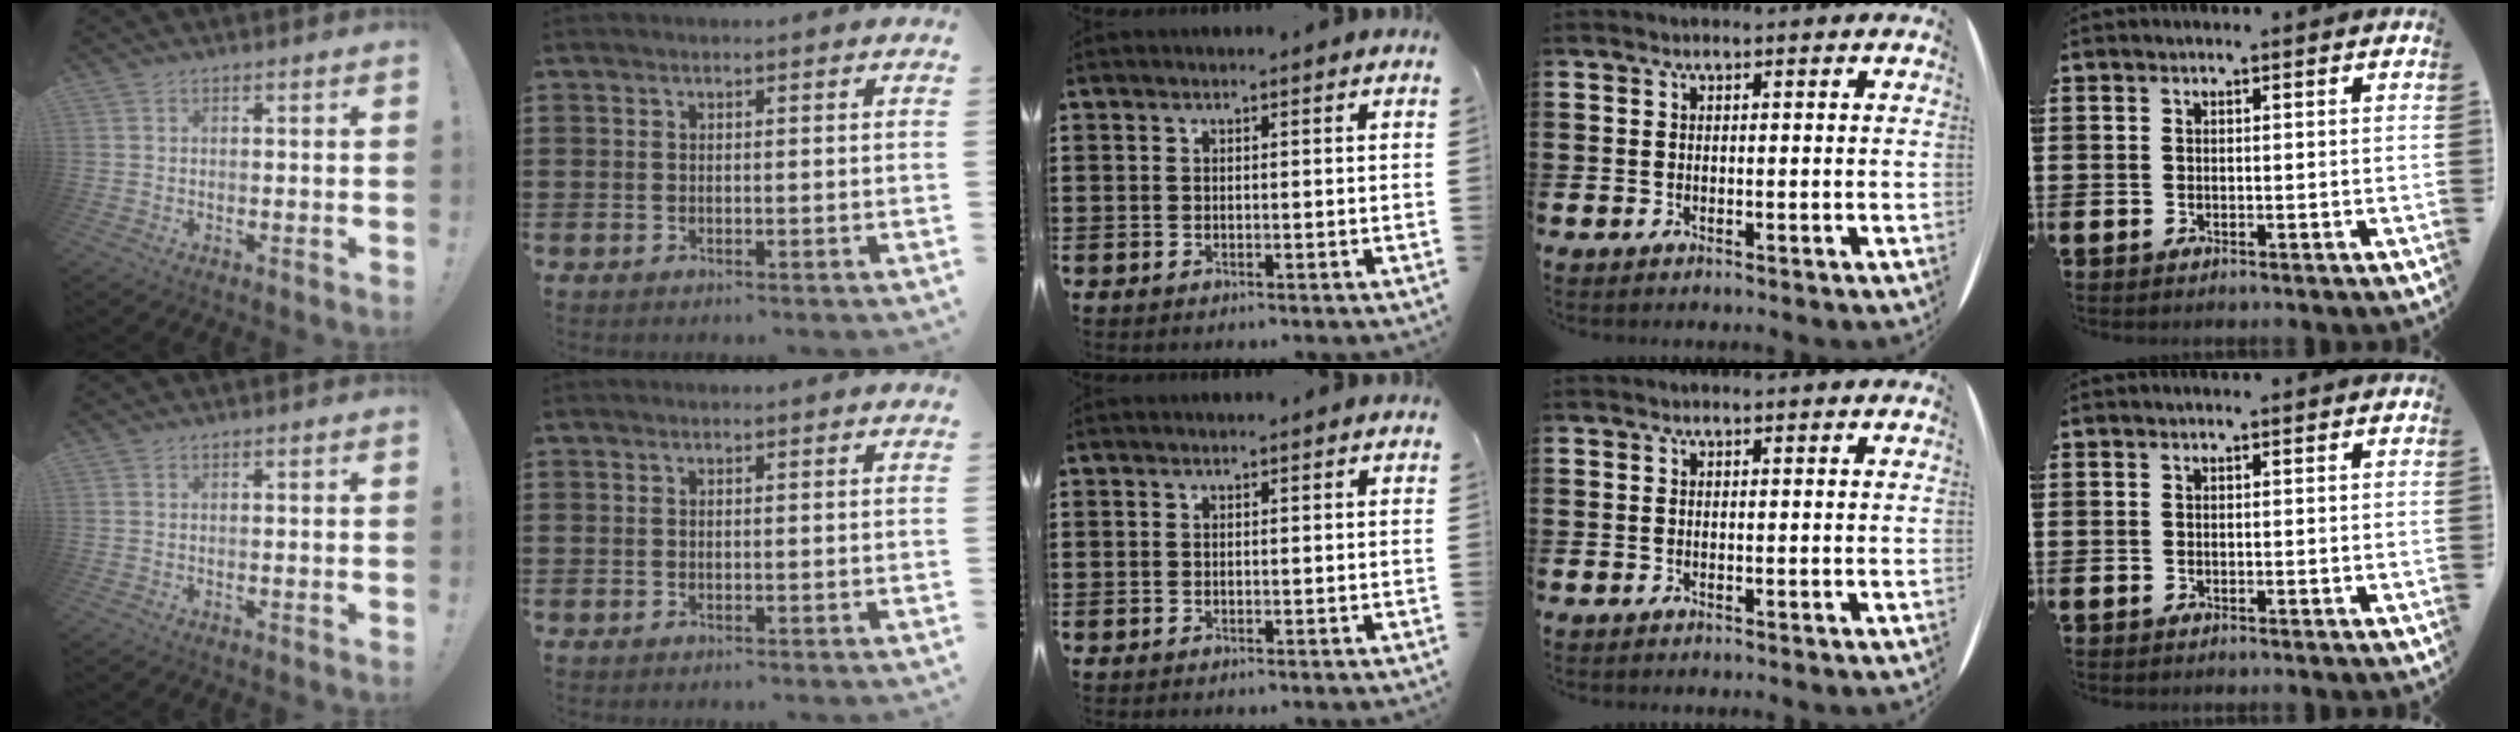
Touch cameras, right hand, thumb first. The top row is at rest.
{}